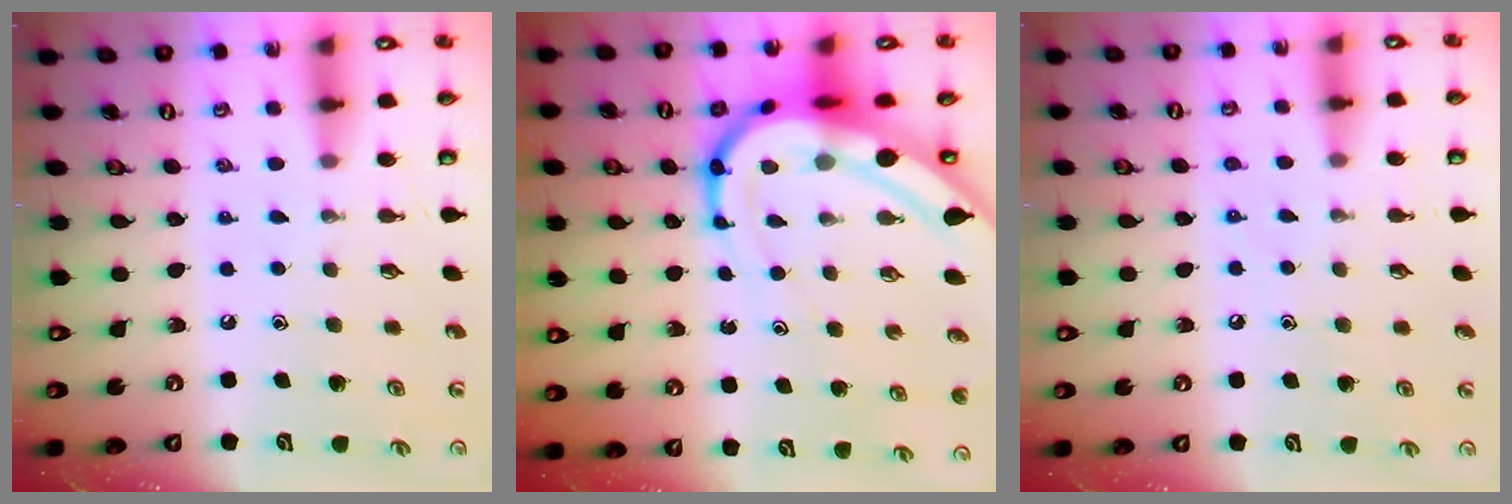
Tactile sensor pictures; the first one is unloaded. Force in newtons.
{"total": 13.9, "press": 13.8, "slide": 1.3}
{"total": 5.7, "press": 5.7, "slide": 0.6}